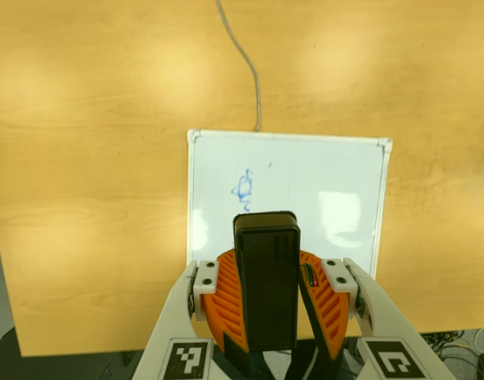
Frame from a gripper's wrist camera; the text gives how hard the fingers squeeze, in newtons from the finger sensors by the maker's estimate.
{"total": 8.4, "left": 9.1, "right": 7.6}